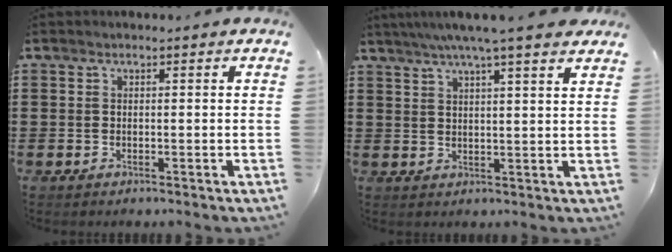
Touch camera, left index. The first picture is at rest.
{"total": 5.4, "force": [4.4, -0.5, 3.2], "torque": [-0.075, -0.009, 0.075]}